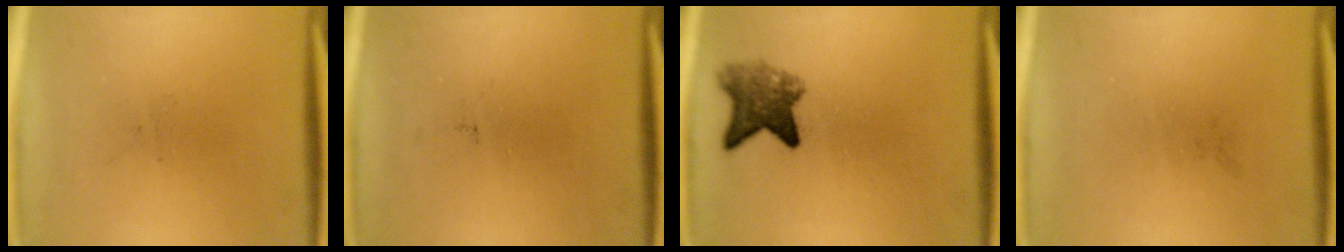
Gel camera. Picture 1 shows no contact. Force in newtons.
{"total": 0.0}
{"total": 5.6}
{"total": 0.0}